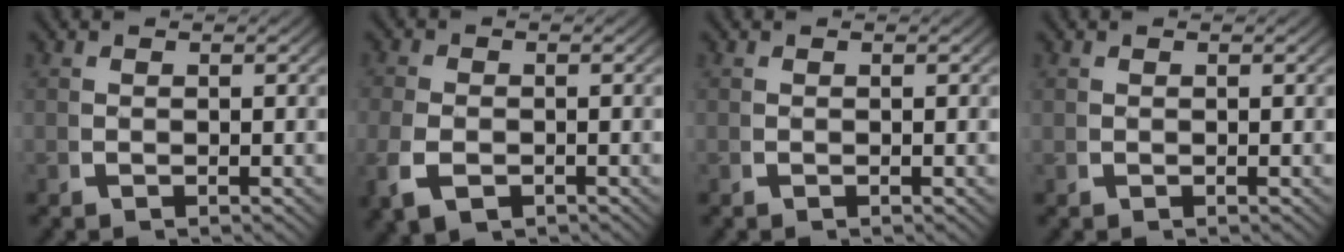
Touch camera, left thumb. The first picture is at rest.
{"total": 3.3, "force": [-1.3, 2.3, 2.0], "torque": [-0.054, -0.015, -0.012]}
{"total": 0.0}
{"total": 0.0}